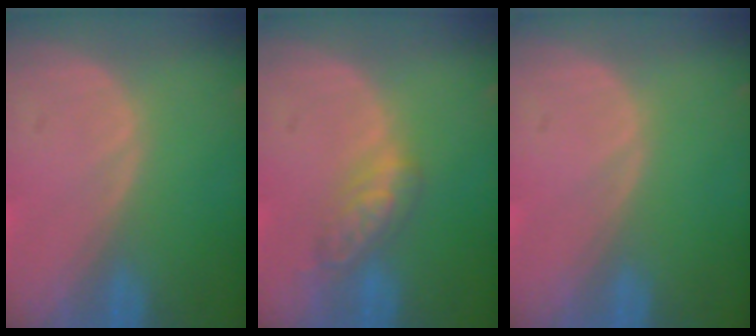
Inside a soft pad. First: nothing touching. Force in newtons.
{"total": 4.6, "press": 4.6, "slide": 0.0}
{"total": 0.0}